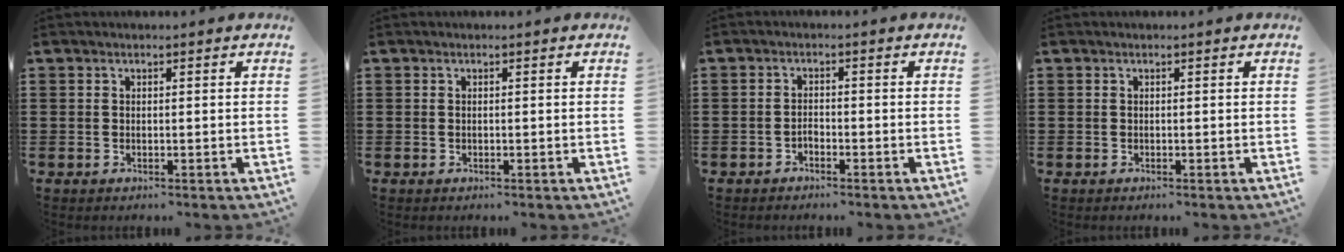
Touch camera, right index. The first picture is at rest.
{"total": 0.0}
{"total": 1.2, "force": [-1.0, 0.6, 0.3], "torque": [-0.010, 0.000, -0.020]}
{"total": 0.0}